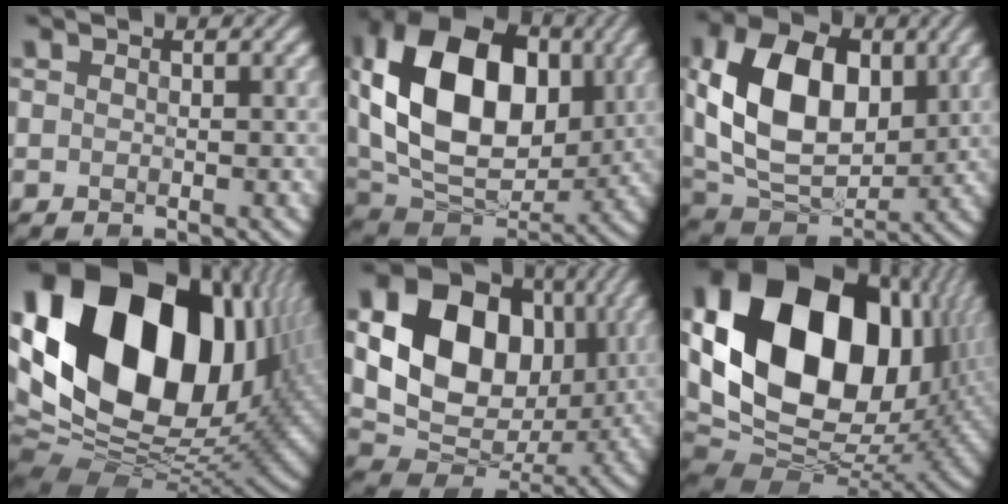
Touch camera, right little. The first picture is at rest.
{"total": 16.8, "force": [2.8, 11.3, 12.1], "torque": [-0.230, 0.024, 0.041]}
{"total": 12.6, "force": [1.9, 8.3, 9.2], "torque": [-0.183, 0.006, 0.028]}
{"total": 23.2, "force": [5.5, 15.7, 16.2], "torque": [-0.344, 0.015, 0.110]}
{"total": 16.0, "force": [3.1, 11.9, 10.1], "torque": [-0.181, 0.014, 0.051]}
{"total": 21.1, "force": [4.9, 14.2, 14.7], "torque": [-0.316, 0.019, 0.088]}